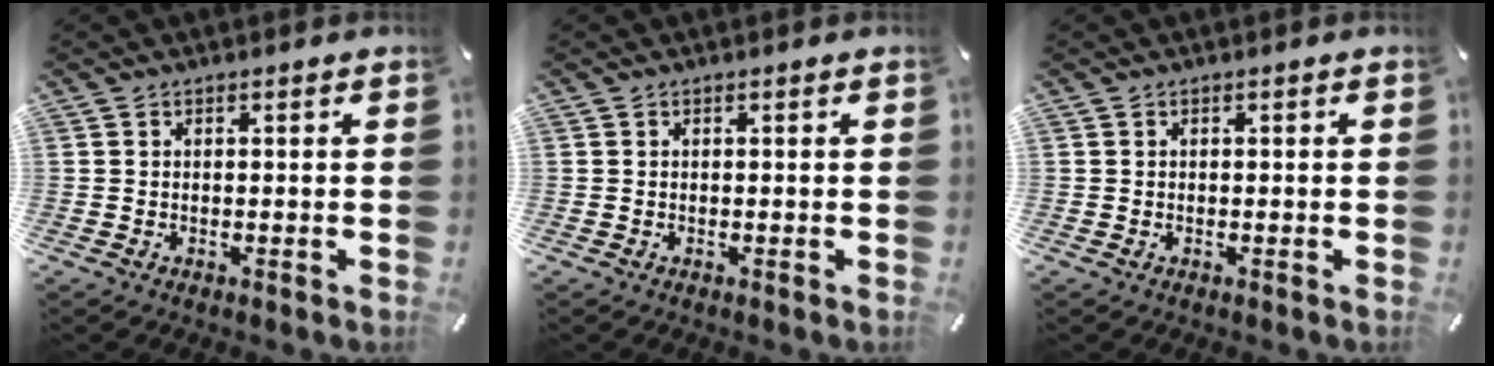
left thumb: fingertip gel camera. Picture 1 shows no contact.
{"total": 0.0}
{"total": 0.0}